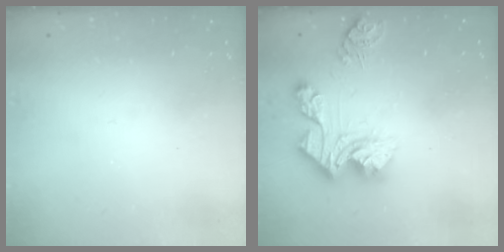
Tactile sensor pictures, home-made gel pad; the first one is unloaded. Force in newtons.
{"total": 14.6, "press": 14.5, "slide": 1.3}